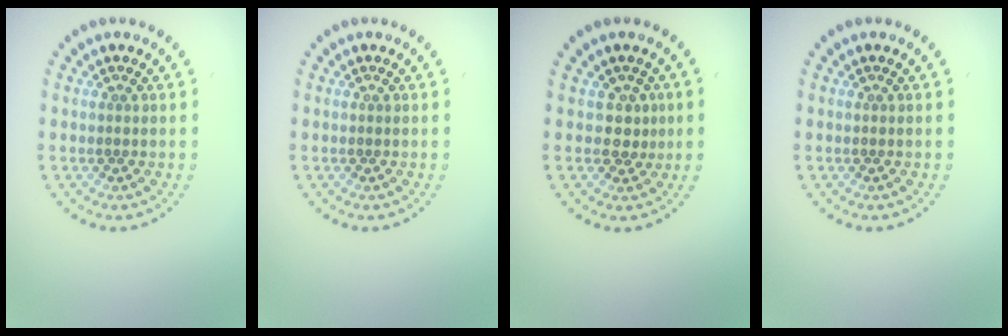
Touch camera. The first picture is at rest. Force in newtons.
{"total": 0.0}
{"total": 1.7, "press": 1.3, "slide": 1.0}
{"total": 0.0}